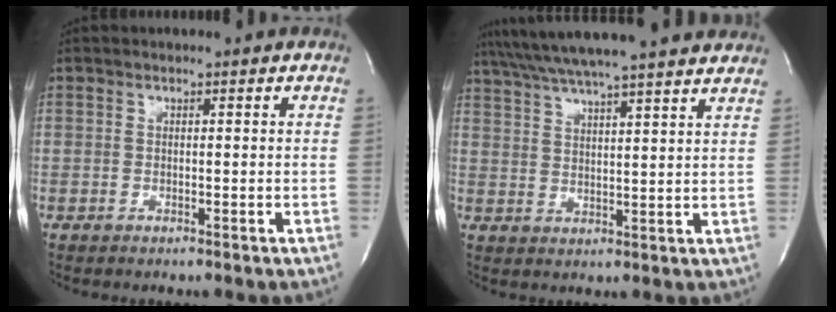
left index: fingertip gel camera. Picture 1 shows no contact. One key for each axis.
{"total": 21.3, "fx": 18.9, "fy": 0.5, "fz": 9.8, "tx": -0.173, "ty": 0.023, "tz": 0.262}